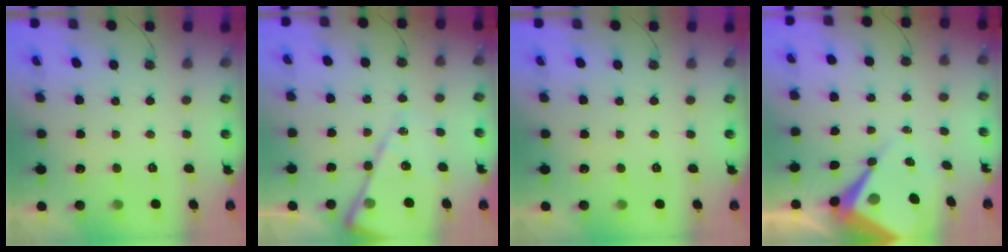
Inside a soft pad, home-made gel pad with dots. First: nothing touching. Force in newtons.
{"total": 14.8, "press": 14.7, "slide": 1.7}
{"total": 0.0}
{"total": 11.5, "press": 11.4, "slide": 1.0}